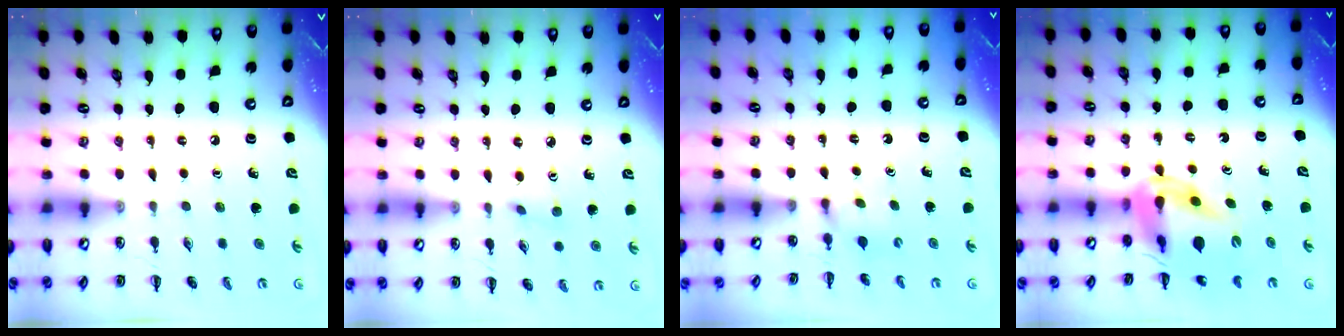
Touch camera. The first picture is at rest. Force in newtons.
{"total": 3.2, "press": 3.1, "slide": 1.0}
{"total": 2.9, "press": 2.7, "slide": 1.1}
{"total": 14.5, "press": 13.8, "slide": 4.3}